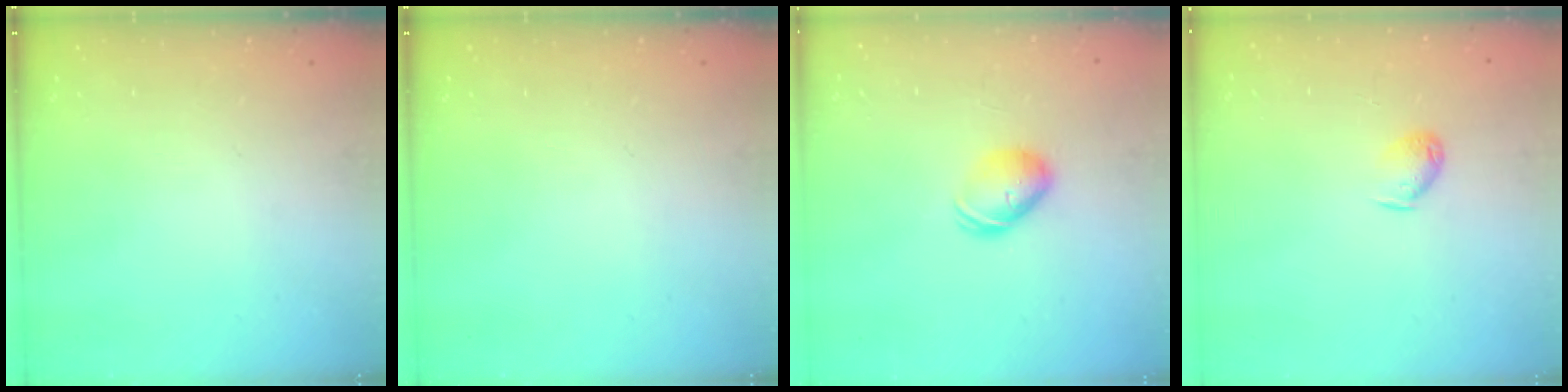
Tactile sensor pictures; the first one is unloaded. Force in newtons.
{"total": 0.0}
{"total": 8.3, "press": 8.3, "slide": 0.8}
{"total": 6.5, "press": 6.4, "slide": 1.3}